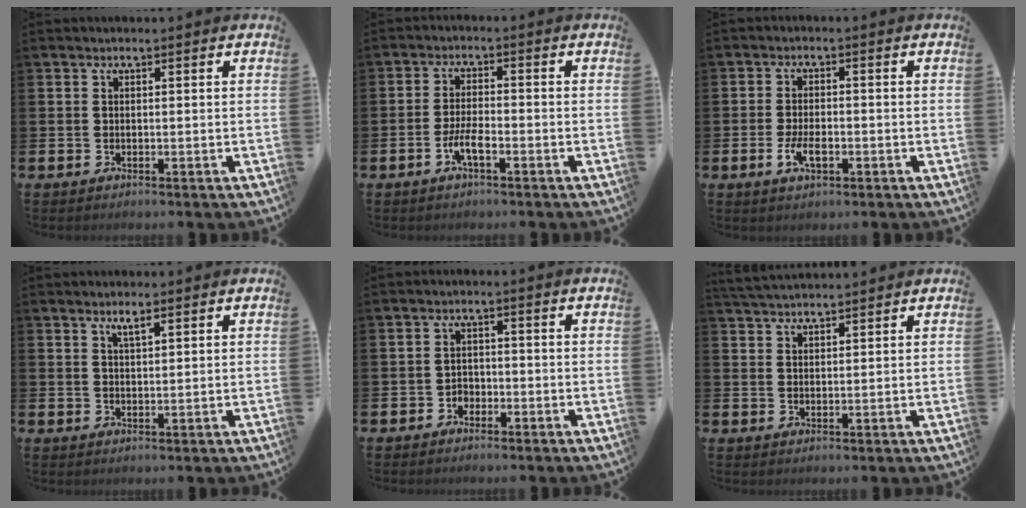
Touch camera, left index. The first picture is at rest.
{"total": 3.5, "force": [-1.6, 0.9, 3.0], "torque": [-0.068, 0.002, -0.033]}
{"total": 3.5, "force": [-1.1, 1.7, 2.9], "torque": [-0.039, -0.001, -0.020]}
{"total": 2.0, "force": [1.5, 0.4, 1.3], "torque": [-0.016, -0.001, 0.023]}
{"total": 1.9, "force": [-1.3, 1.3, 0.3], "torque": [-0.014, 0.006, -0.028]}
{"total": 3.5, "force": [3.4, 0.3, 0.5], "torque": [-0.014, -0.015, 0.064]}